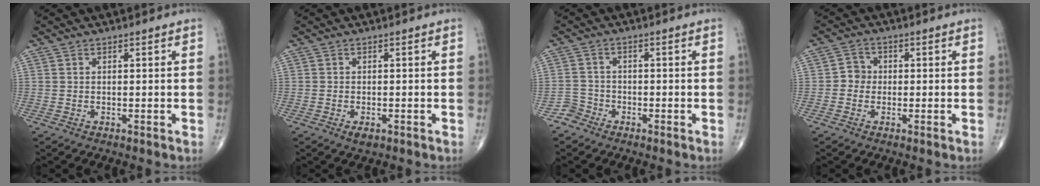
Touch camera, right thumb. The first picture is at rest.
{"total": 2.3, "force": [-1.2, 1.1, 1.5], "torque": [-0.020, 0.000, -0.015]}
{"total": 2.7, "force": [-1.9, 1.8, -0.4], "torque": [0.016, 0.010, -0.045]}
{"total": 2.9, "force": [-0.4, 2.7, 1.0], "torque": [0.003, 0.009, -0.016]}